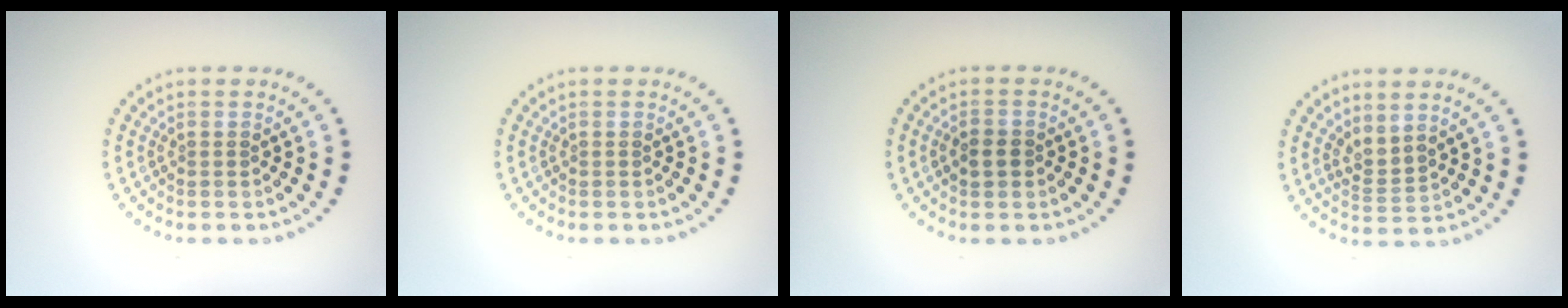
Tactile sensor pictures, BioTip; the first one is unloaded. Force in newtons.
{"total": 0.0}
{"total": 1.8, "press": 1.8, "slide": 0.2}
{"total": 2.0, "press": 1.4, "slide": 1.5}